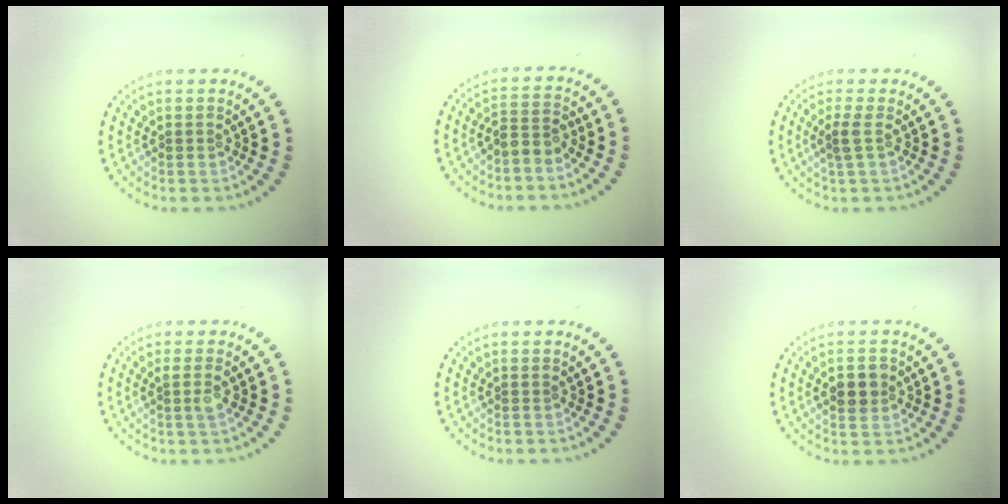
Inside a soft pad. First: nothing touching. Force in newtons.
{"total": 2.0, "press": 1.6, "slide": 1.2}
{"total": 1.3, "press": 1.0, "slide": 0.9}
{"total": 1.6, "press": 1.4, "slide": 0.8}
{"total": 0.0}
{"total": 2.5, "press": 2.5, "slide": 0.2}